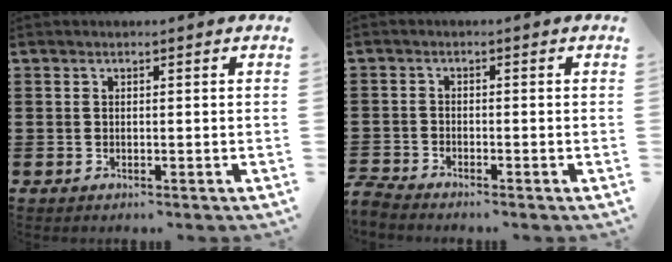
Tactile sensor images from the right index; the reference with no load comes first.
{"total": 2.2, "force": [-2.2, 0.1, 0.0], "torque": [-0.012, -0.002, -0.049]}